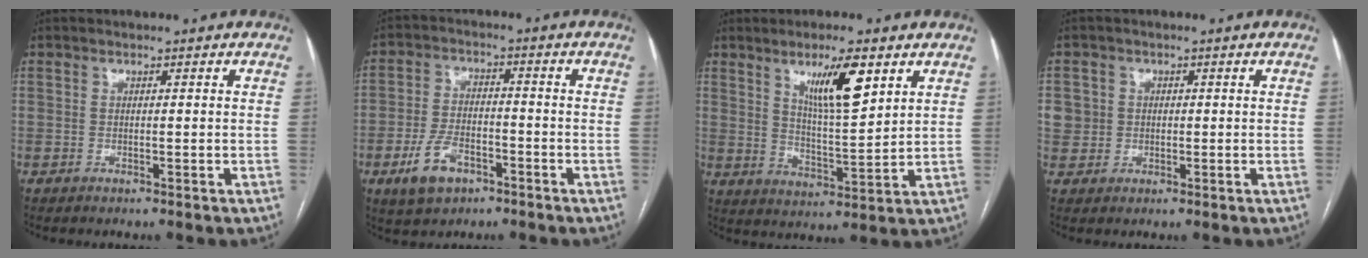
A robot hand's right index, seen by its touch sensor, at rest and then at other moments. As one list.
[{"total": 7.6, "force": [-4.0, 4.2, 5.0], "torque": [-0.107, 0.005, -0.065]}, {"total": 9.4, "force": [5.0, 1.4, 7.9], "torque": [-0.139, -0.007, 0.089]}, {"total": 3.9, "force": [0.6, 3.8, 0.4], "torque": [0.001, 0.009, 0.017]}]